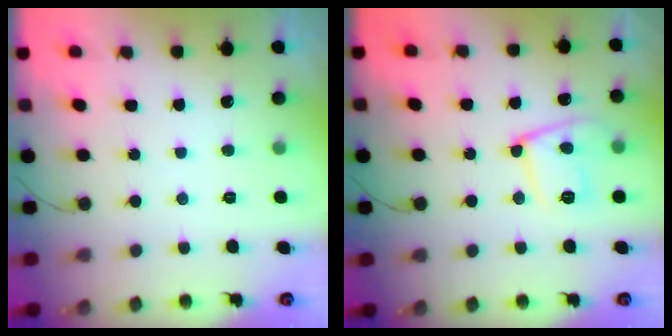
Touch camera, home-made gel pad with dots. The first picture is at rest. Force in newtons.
{"total": 13.0, "press": 12.9, "slide": 1.0}